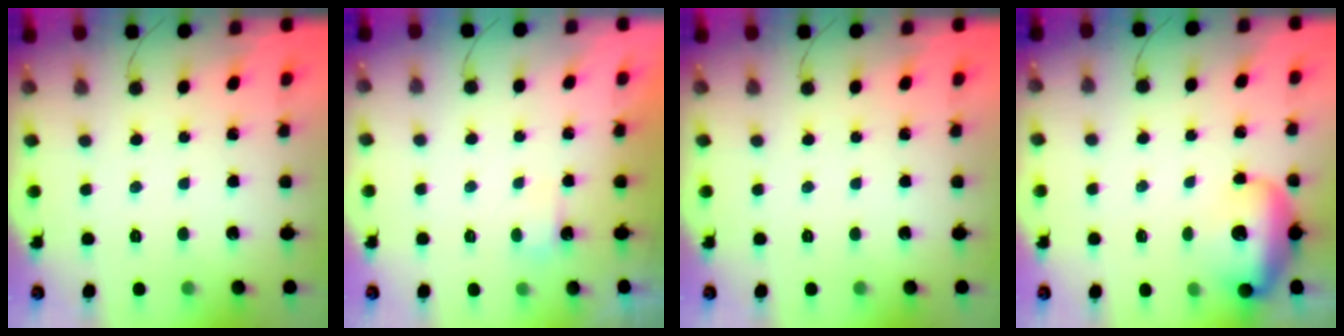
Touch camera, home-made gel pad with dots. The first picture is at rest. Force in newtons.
{"total": 2.8, "press": 2.7, "slide": 0.7}
{"total": 0.0}
{"total": 19.2, "press": 15.6, "slide": 11.2}